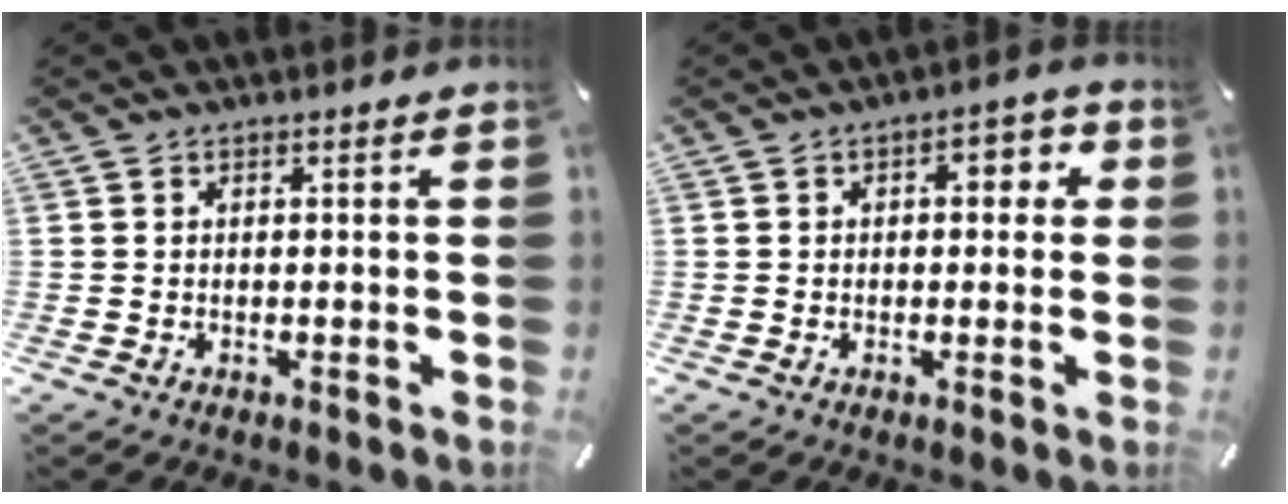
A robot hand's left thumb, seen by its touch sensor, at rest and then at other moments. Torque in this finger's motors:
{"motor_torque": [0.75, 1.17, 0.34, -0.47, 0.00]}